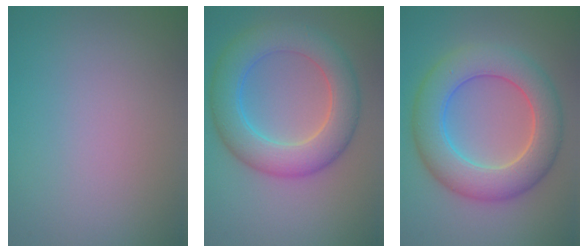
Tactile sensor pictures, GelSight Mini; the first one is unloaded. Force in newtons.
{"total": 7.1, "press": 7.1, "slide": 0.1}
{"total": 7.9, "press": 7.8, "slide": 0.4}